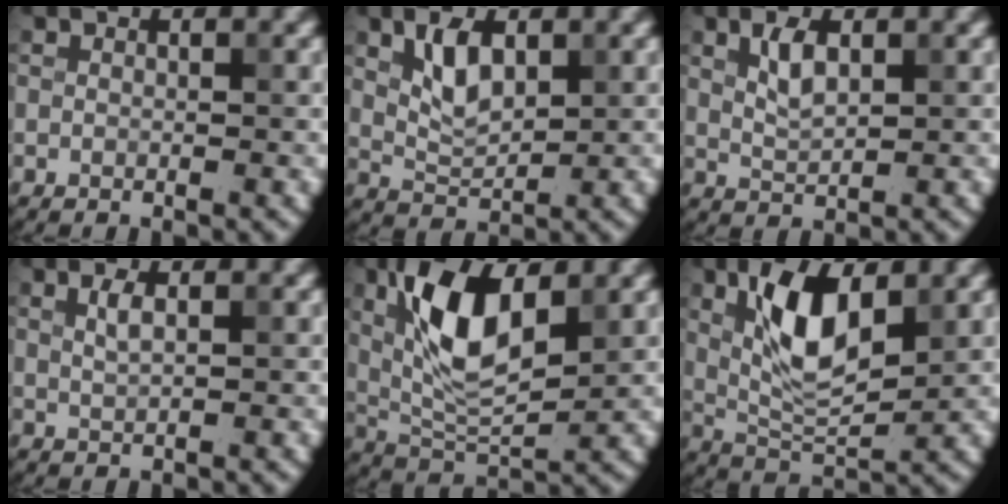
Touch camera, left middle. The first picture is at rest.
{"total": 3.5, "force": [1.3, 1.8, 2.7], "torque": [-0.056, 0.001, 0.027]}
{"total": 2.3, "force": [1.0, 1.0, 1.8], "torque": [-0.040, 0.001, 0.021]}
{"total": 1.3, "force": [0.5, 0.4, 1.1], "torque": [-0.025, 0.001, 0.012]}
{"total": 8.5, "force": [2.5, 3.6, 7.3], "torque": [-0.142, 0.003, 0.045]}
{"total": 6.9, "force": [2.0, 2.9, 6.0], "torque": [-0.116, 0.002, 0.037]}